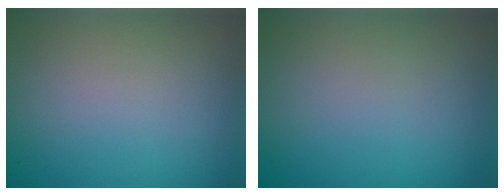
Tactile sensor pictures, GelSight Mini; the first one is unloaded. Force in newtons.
{"total": 0.0}